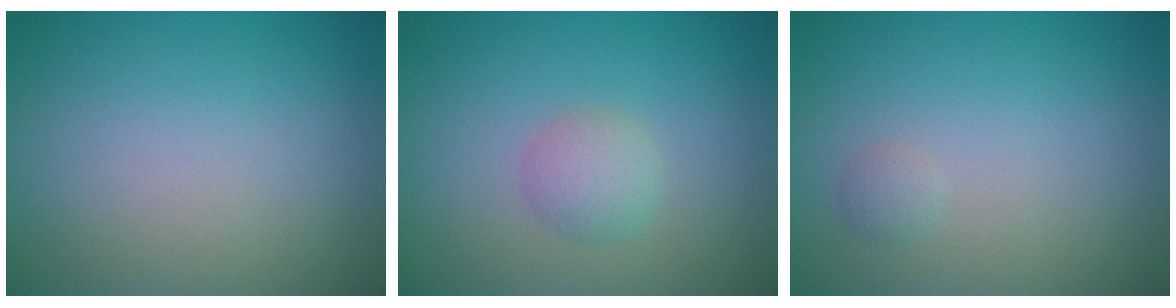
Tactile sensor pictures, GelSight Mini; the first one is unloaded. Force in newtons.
{"total": 2.0, "press": 2.0, "slide": 0.0}
{"total": 0.7, "press": 0.7, "slide": 0.0}